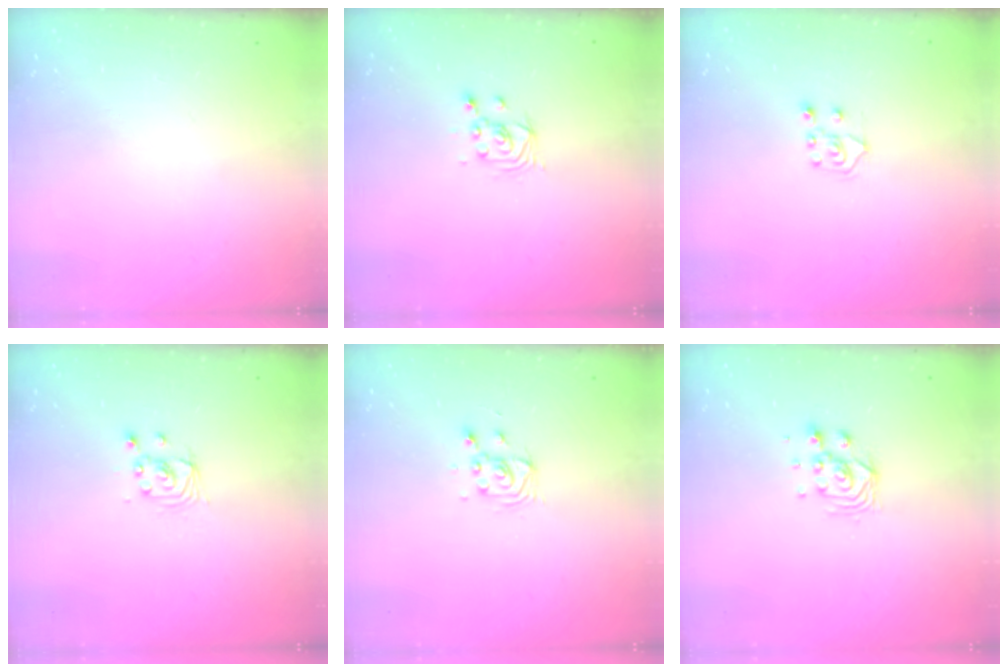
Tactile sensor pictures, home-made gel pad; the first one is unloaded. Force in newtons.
{"total": 2.6, "press": 2.6, "slide": 0.1}
{"total": 5.5, "press": 5.5, "slide": 0.4}
{"total": 2.9, "press": 2.9, "slide": 0.1}
{"total": 3.1, "press": 3.1, "slide": 0.3}
{"total": 3.9, "press": 3.8, "slide": 0.8}